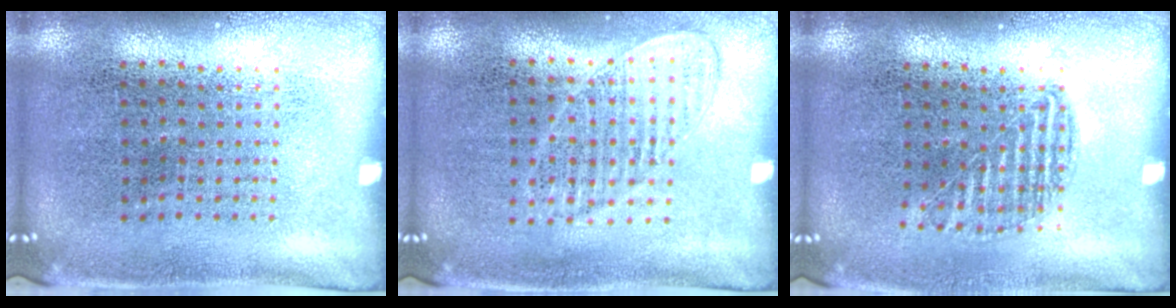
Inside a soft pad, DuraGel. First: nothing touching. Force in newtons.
{"total": 1.2, "press": 1.1, "slide": 0.4}
{"total": 0.9, "press": 0.8, "slide": 0.3}